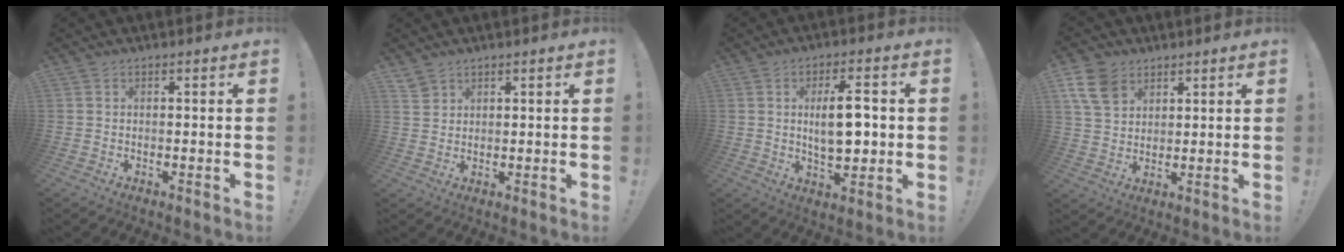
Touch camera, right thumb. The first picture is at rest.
{"total": 2.9, "force": [2.4, 1.5, 0.6], "torque": [-0.013, -0.013, 0.047]}
{"total": 11.1, "force": [0.6, 5.0, 9.9], "torque": [-0.163, -0.001, 0.008]}
{"total": 10.2, "force": [5.4, 7.1, 4.8], "torque": [-0.096, -0.015, 0.110]}